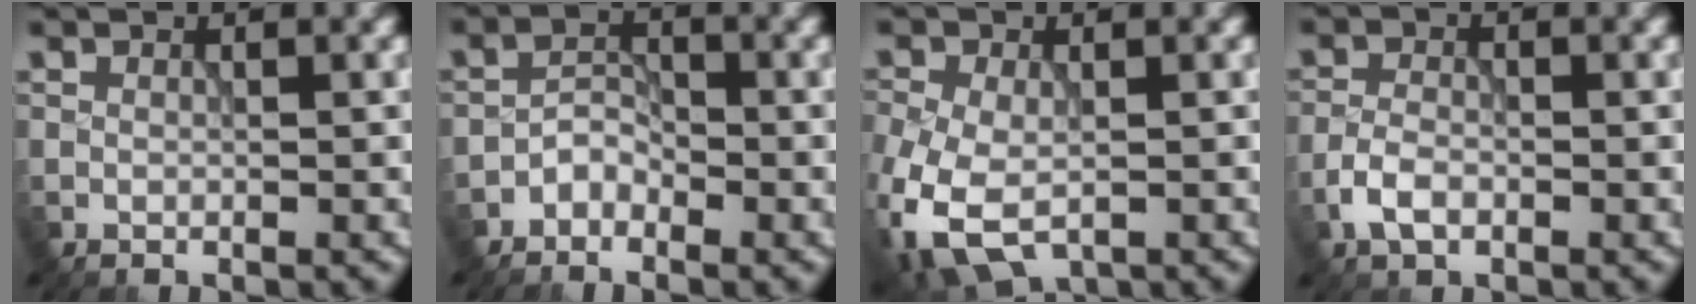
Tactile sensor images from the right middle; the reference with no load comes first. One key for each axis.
{"total": 1.8, "fx": -1.4, "fy": 1.0, "fz": 0.4, "tx": -0.004, "ty": 0.009, "tz": -0.031}
{"total": 8.7, "fx": -3.9, "fy": 5.2, "fz": 5.8, "tx": -0.151, "ty": -0.040, "tz": -0.069}
{"total": 2.5, "fx": -1.3, "fy": 1.5, "fz": 1.5, "tx": -0.031, "ty": -0.002, "tz": -0.031}